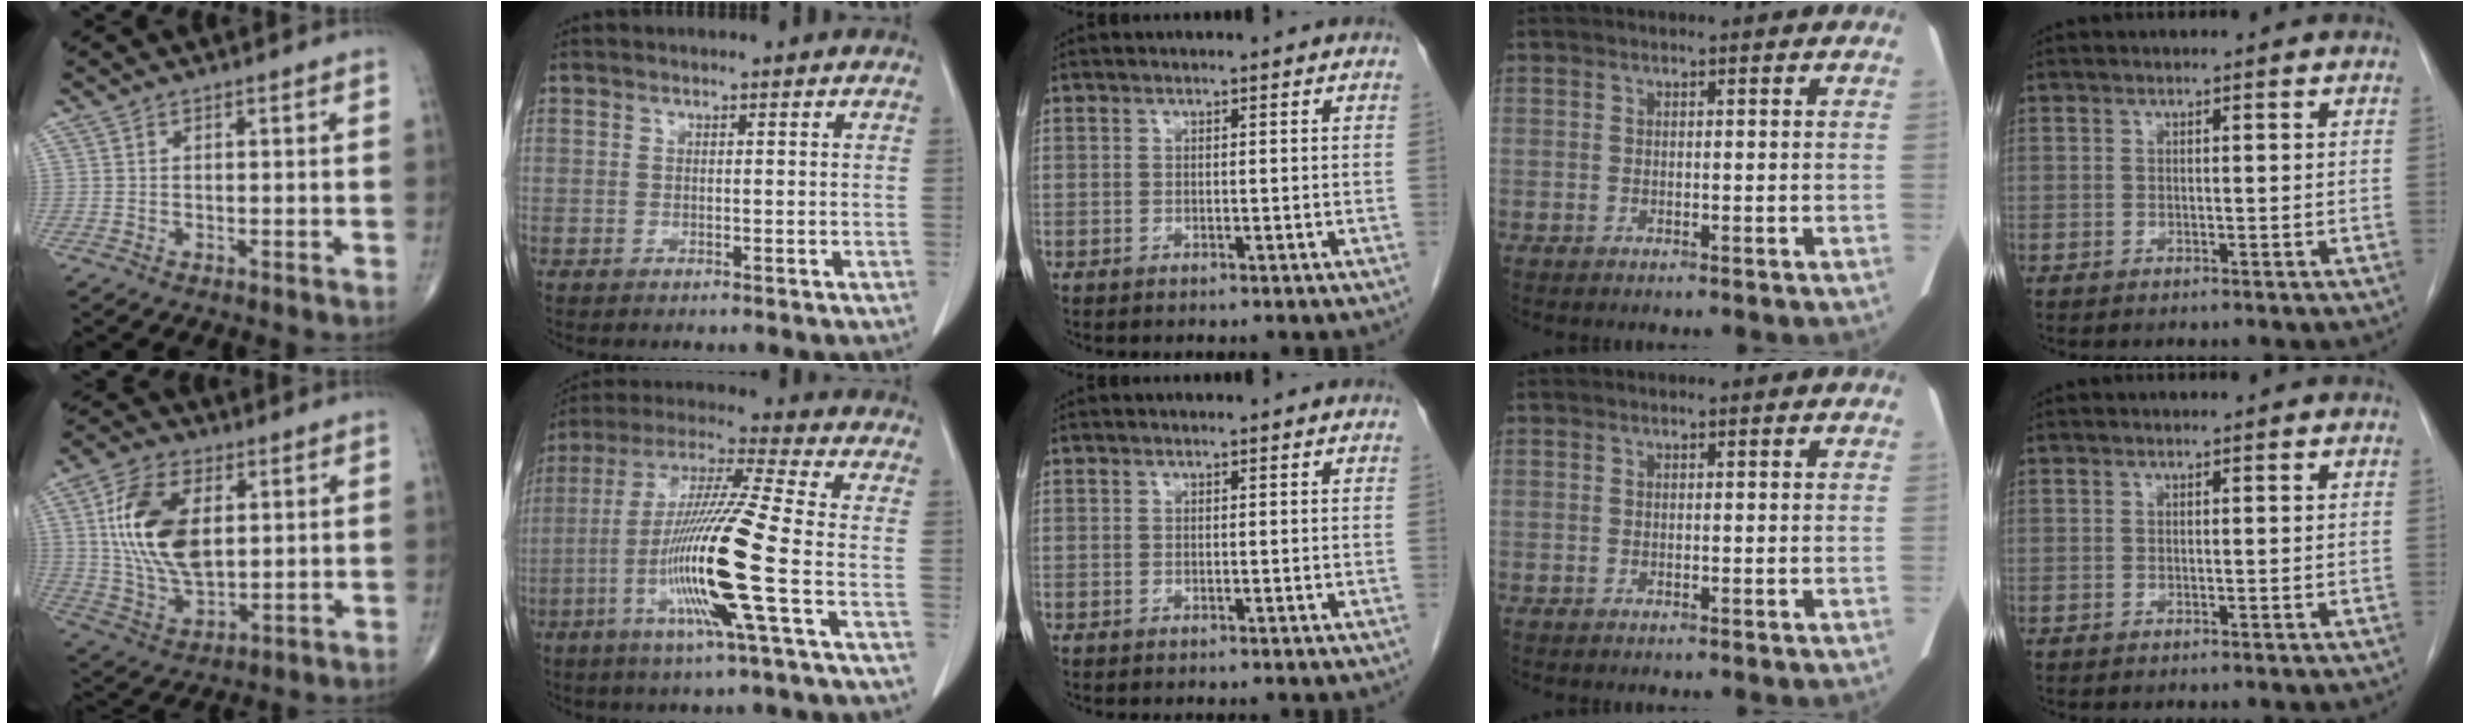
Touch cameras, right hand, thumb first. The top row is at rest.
{"thumb": {"total": 16.9, "force": [3.5, 9.5, 13.5], "torque": [-0.249, -0.009, 0.070]}, "index": {"total": 16.4, "force": [-4.5, -1.3, 15.7], "torque": [-0.315, -0.016, -0.097]}}